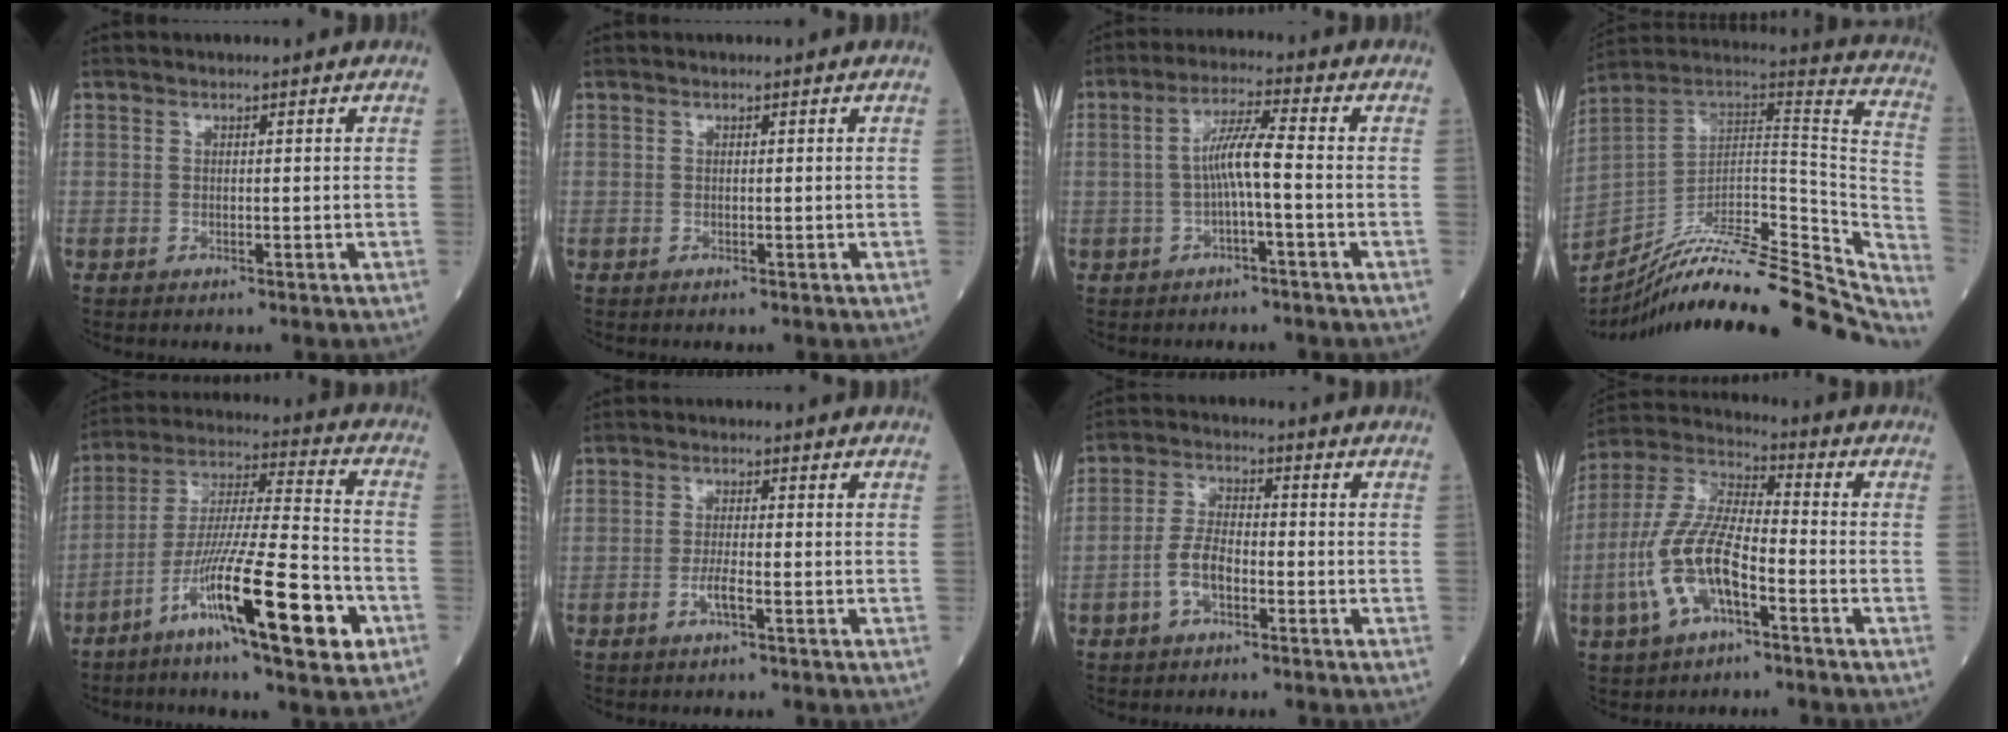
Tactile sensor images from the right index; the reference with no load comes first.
{"total": 0.0}
{"total": 5.4, "force": [-0.7, 0.0, 5.4], "torque": [-0.103, 0.015, -0.010]}
{"total": 33.7, "force": [-29.5, 5.7, 15.4], "torque": [-0.160, -0.016, -0.410]}
{"total": 18.6, "force": [-8.5, 1.4, 16.5], "torque": [-0.298, -0.022, -0.147]}
{"total": 2.4, "force": [-1.1, 0.0, 2.1], "torque": [-0.045, -0.001, -0.021]}
{"total": 5.3, "force": [-2.1, 2.3, 4.2], "torque": [-0.093, 0.011, -0.043]}
{"total": 12.8, "force": [-4.5, 4.2, 11.2], "torque": [-0.252, 0.008, -0.085]}